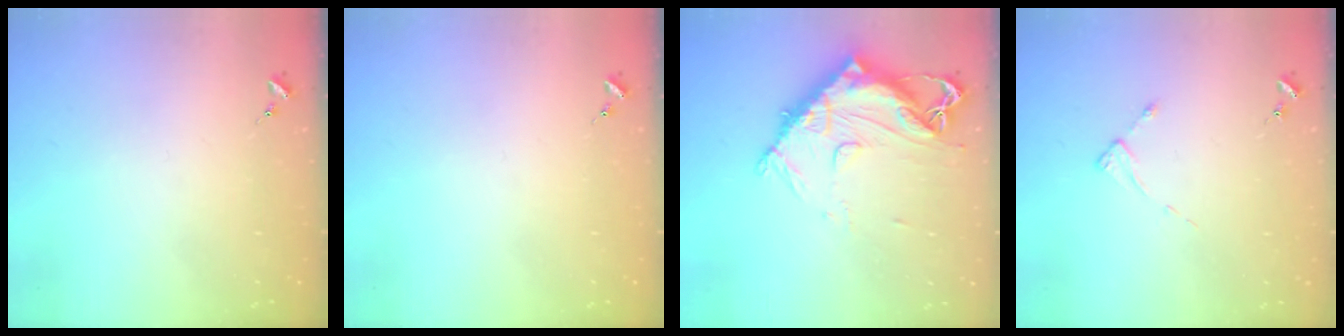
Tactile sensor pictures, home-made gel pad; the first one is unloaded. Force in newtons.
{"total": 0.0}
{"total": 14.6, "press": 14.5, "slide": 1.5}
{"total": 2.3, "press": 2.3, "slide": 0.3}